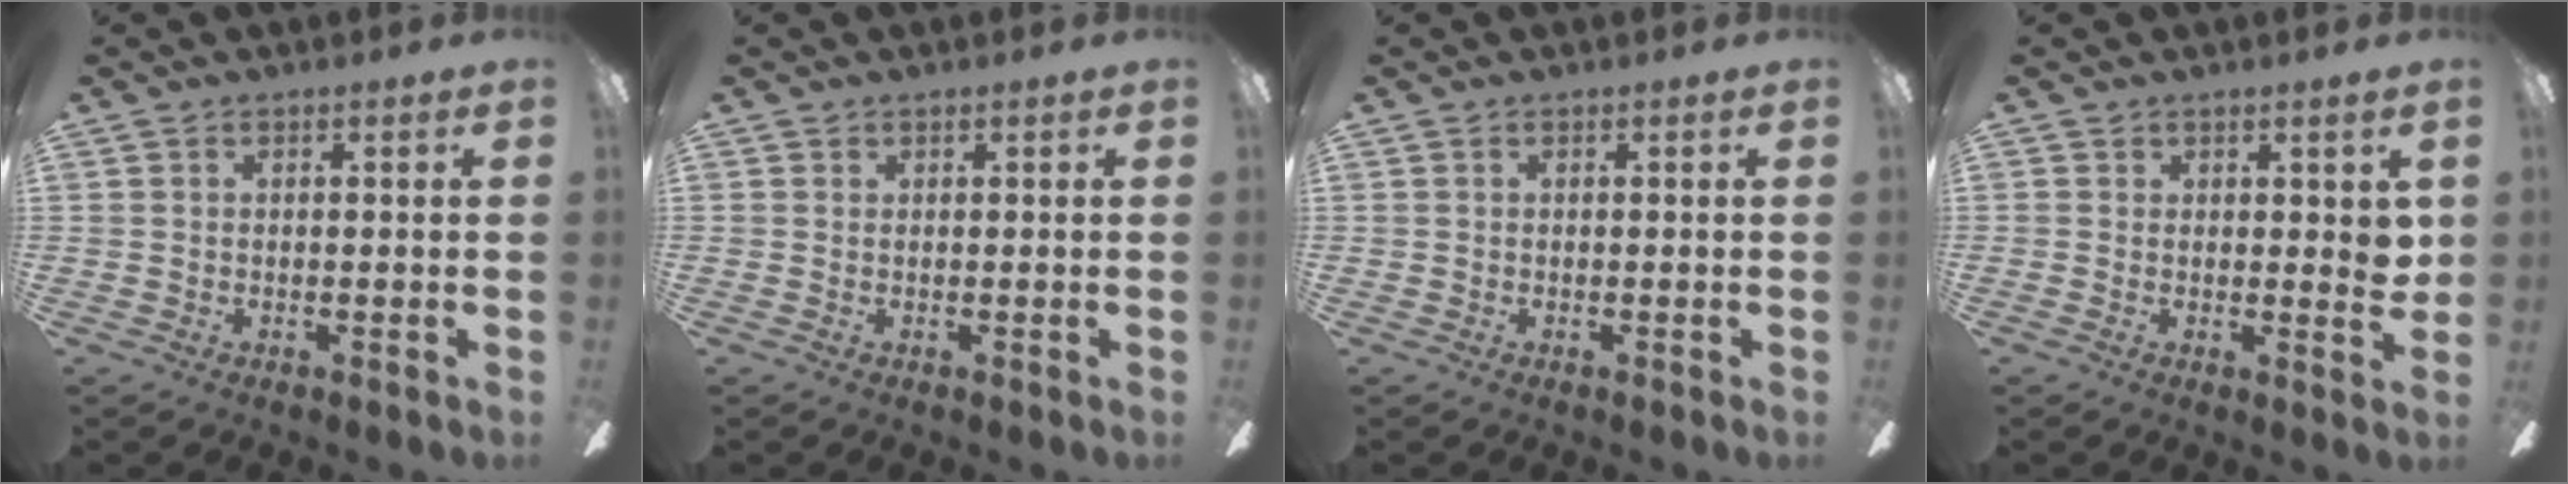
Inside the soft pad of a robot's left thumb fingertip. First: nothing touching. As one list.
[{"total": 0.0}, {"total": 0.0}, {"total": 4.0, "force": [1.2, 1.7, 3.5], "torque": [-0.036, -0.007, 0.018]}]